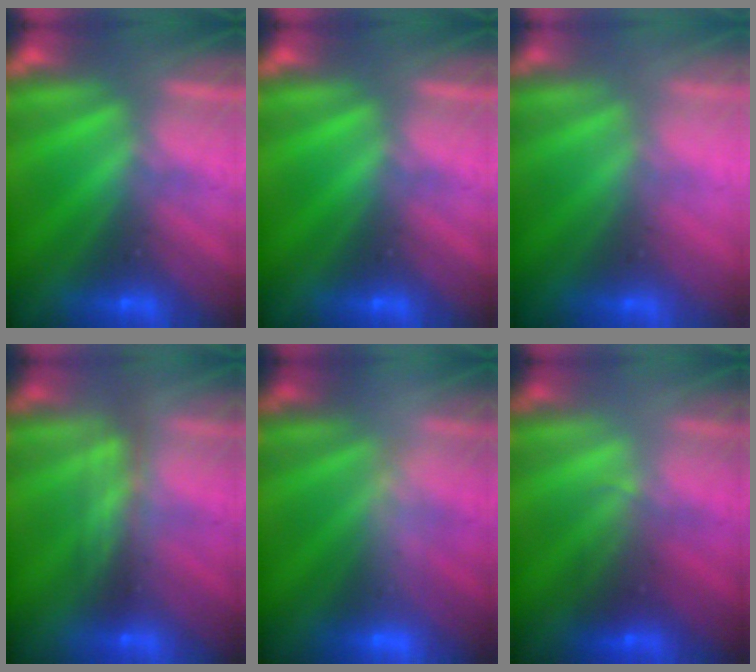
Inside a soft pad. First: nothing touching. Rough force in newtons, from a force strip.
{"total": 0.0}
{"total": 2.9}
{"total": 2.4}
{"total": 2.4}
{"total": 2.1}